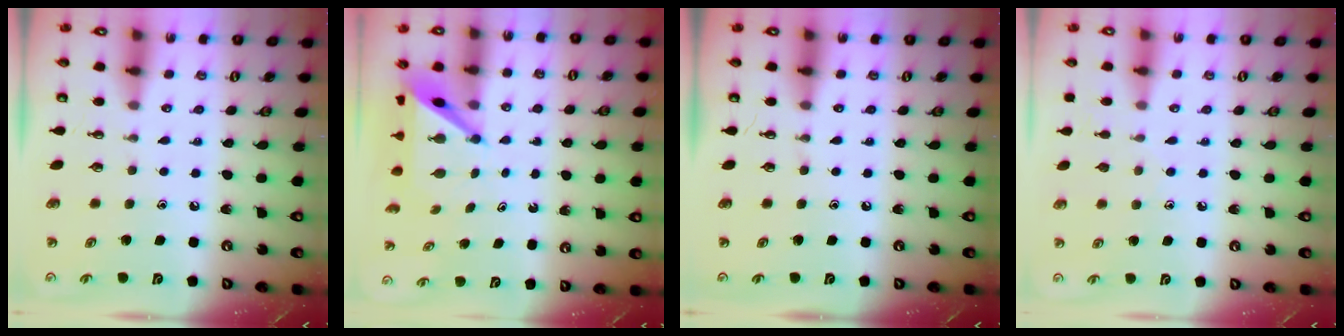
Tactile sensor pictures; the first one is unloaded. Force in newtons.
{"total": 5.3, "press": 5.3, "slide": 0.1}
{"total": 0.0}
{"total": 3.8, "press": 3.8, "slide": 0.4}